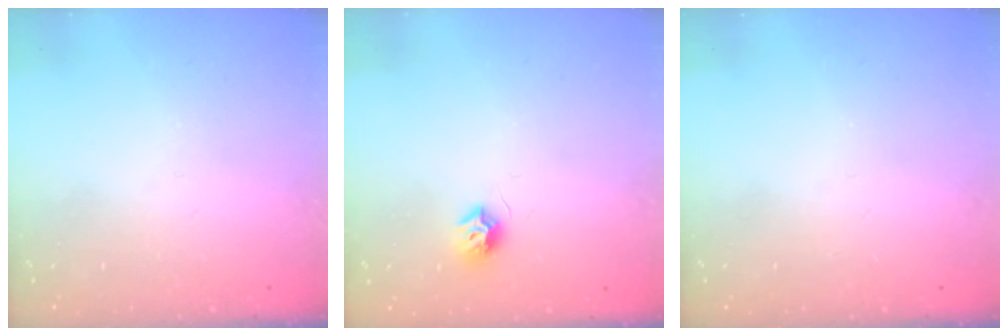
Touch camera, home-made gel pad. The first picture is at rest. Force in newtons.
{"total": 7.4, "press": 7.4, "slide": 0.1}
{"total": 0.0}